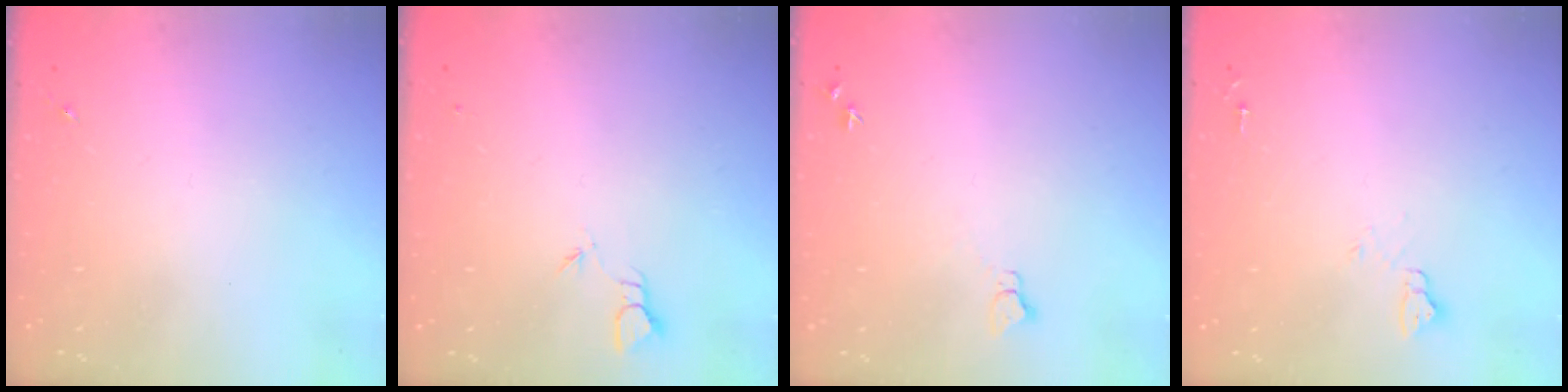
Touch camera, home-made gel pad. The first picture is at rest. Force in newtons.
{"total": 2.0, "press": 2.0, "slide": 0.1}
{"total": 4.1, "press": 4.0, "slide": 0.5}
{"total": 4.8, "press": 4.8, "slide": 0.6}